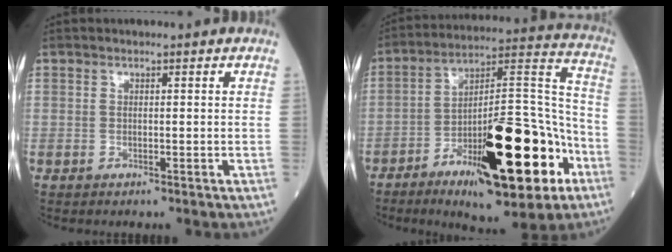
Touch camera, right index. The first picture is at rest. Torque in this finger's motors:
{"motor_torque": [1.52, -0.62, 1.05, 0.21]}